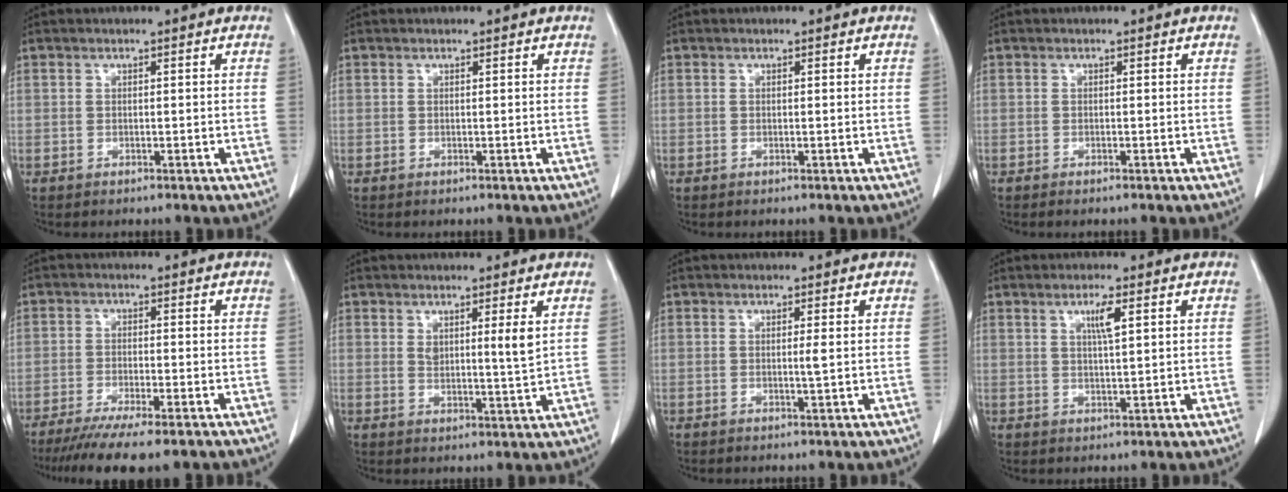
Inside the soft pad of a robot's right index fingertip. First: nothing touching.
{"total": 0.0}
{"total": 0.0}
{"total": 0.8, "force": [-0.7, 0.0, 0.5], "torque": [-0.007, -0.002, -0.009]}
{"total": 12.1, "force": [-9.7, 1.0, 7.2], "torque": [-0.097, -0.027, -0.146]}
{"total": 3.7, "force": [1.7, 0.0, 3.4], "torque": [-0.058, -0.010, 0.027]}
{"total": 1.1, "force": [0.1, -0.3, 1.1], "torque": [-0.020, -0.002, -0.001]}
{"total": 3.3, "force": [1.4, 0.1, 3.0], "torque": [-0.053, -0.002, 0.024]}